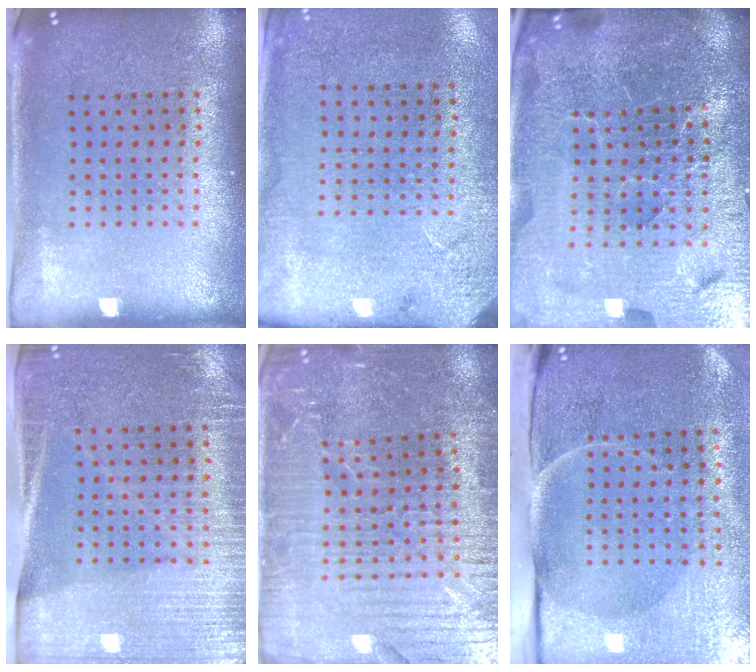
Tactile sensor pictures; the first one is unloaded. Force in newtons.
{"total": 2.7, "press": 2.2, "slide": 1.5}
{"total": 6.9, "press": 6.0, "slide": 3.3}
{"total": 3.1, "press": 2.9, "slide": 1.2}
{"total": 4.1, "press": 3.9, "slide": 1.1}
{"total": 5.1, "press": 4.1, "slide": 3.1}